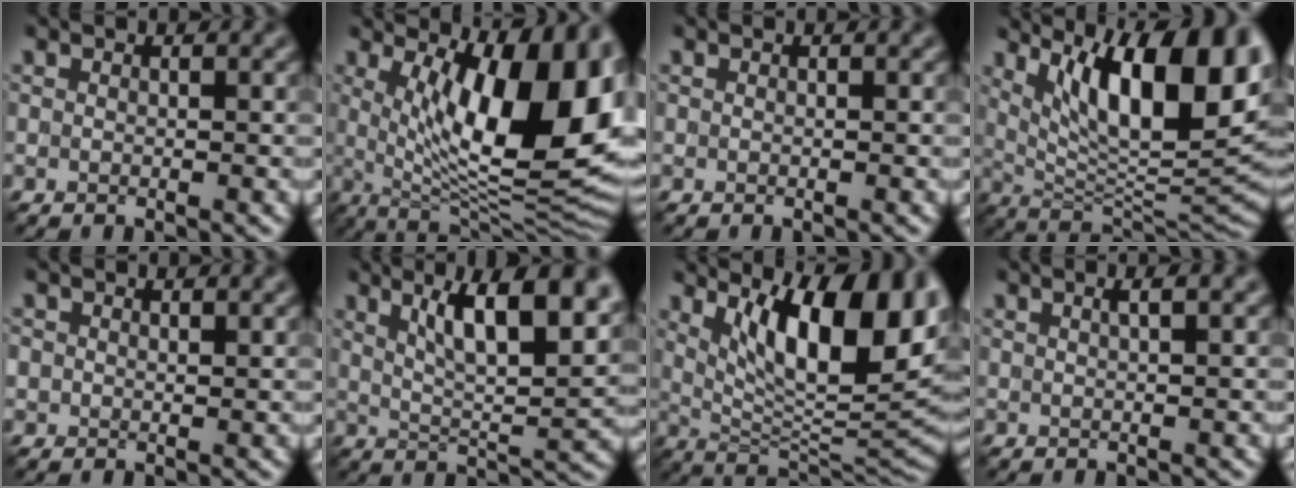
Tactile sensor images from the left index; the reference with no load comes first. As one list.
[{"total": 14.5, "force": [2.9, 5.0, 13.3], "torque": [-0.168, -0.012, 0.046]}, {"total": 0.0}, {"total": 14.2, "force": [5.6, 4.6, 12.3], "torque": [-0.164, 0.000, 0.093]}, {"total": 1.0, "force": [0.4, 0.8, 0.3], "torque": [-0.002, -0.001, 0.008]}, {"total": 10.3, "force": [4.8, 3.2, 8.6], "torque": [-0.108, 0.010, 0.069]}, {"total": 13.0, "force": [4.4, 4.5, 11.4], "torque": [-0.153, -0.002, 0.074]}, {"total": 1.1, "force": [0.5, 0.1, 1.0], "torque": [-0.016, 0.002, 0.006]}]